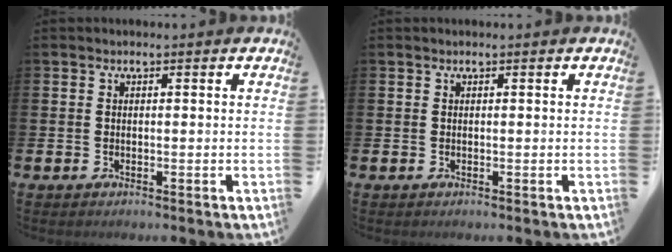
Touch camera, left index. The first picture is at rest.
{"total": 0.0}